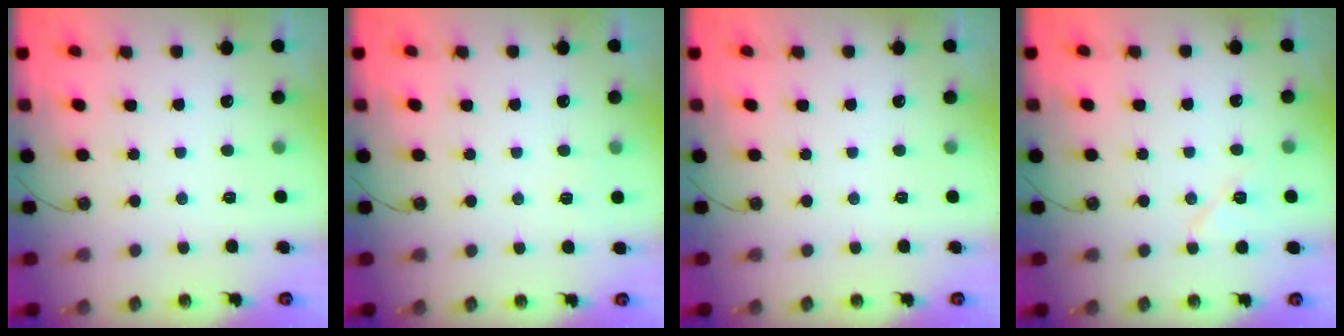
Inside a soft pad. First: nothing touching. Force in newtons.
{"total": 2.5, "press": 2.4, "slide": 0.4}
{"total": 0.0}
{"total": 7.3, "press": 7.2, "slide": 1.2}